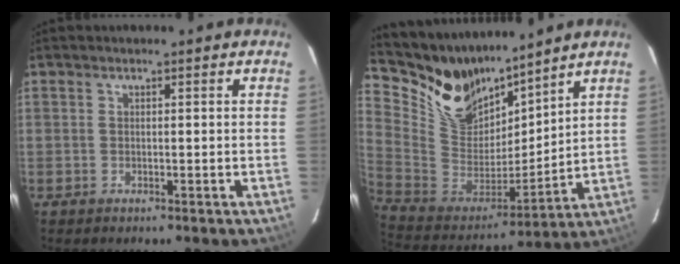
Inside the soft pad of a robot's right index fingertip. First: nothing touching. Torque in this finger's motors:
{"motor_torque": [-0.36, 0.88, 0.02, 0.01]}